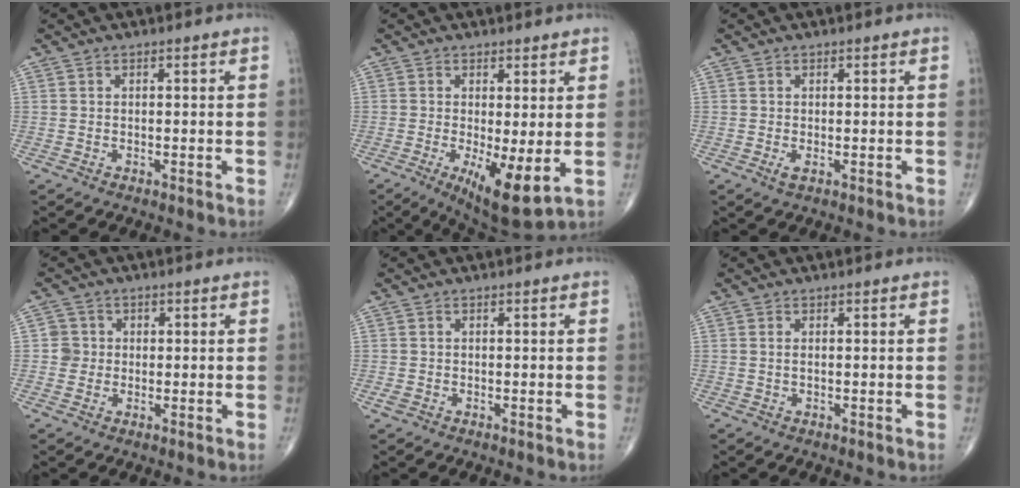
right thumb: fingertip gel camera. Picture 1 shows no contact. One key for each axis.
{"total": 9.5, "fx": -1.6, "fy": 2.8, "fz": 8.9, "tx": -0.147, "ty": -0.027, "tz": -0.018}
{"total": 1.2, "fx": -0.3, "fy": 0.5, "fz": 1.0, "tx": -0.022, "ty": -0.005, "tz": -0.004}
{"total": 3.1, "fx": 0.0, "fy": 3.0, "fz": 0.2, "tx": 0.023, "ty": 0.008, "tz": -0.004}
{"total": 1.1, "fx": -0.4, "fy": 0.8, "fz": 0.6, "tx": -0.017, "ty": 0.000, "tz": -0.007}
{"total": 0.6, "fx": 0.1, "fy": 0.2, "fz": 0.5, "tx": -0.014, "ty": 0.000, "tz": 0.001}